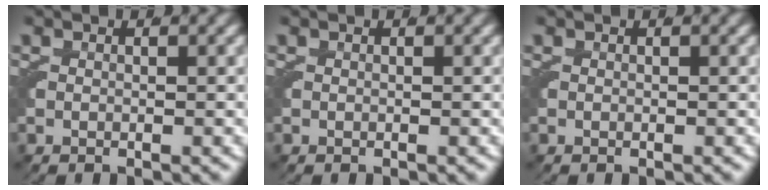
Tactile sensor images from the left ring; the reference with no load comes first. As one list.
[{"total": 0.0}, {"total": 0.0}]